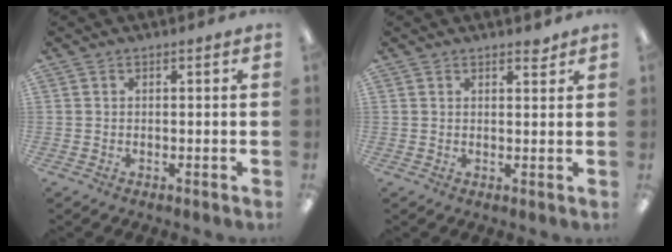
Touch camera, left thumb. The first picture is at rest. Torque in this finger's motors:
{"motor_torque": [-0.17, -0.06, -0.20, 0.08, 0.02]}